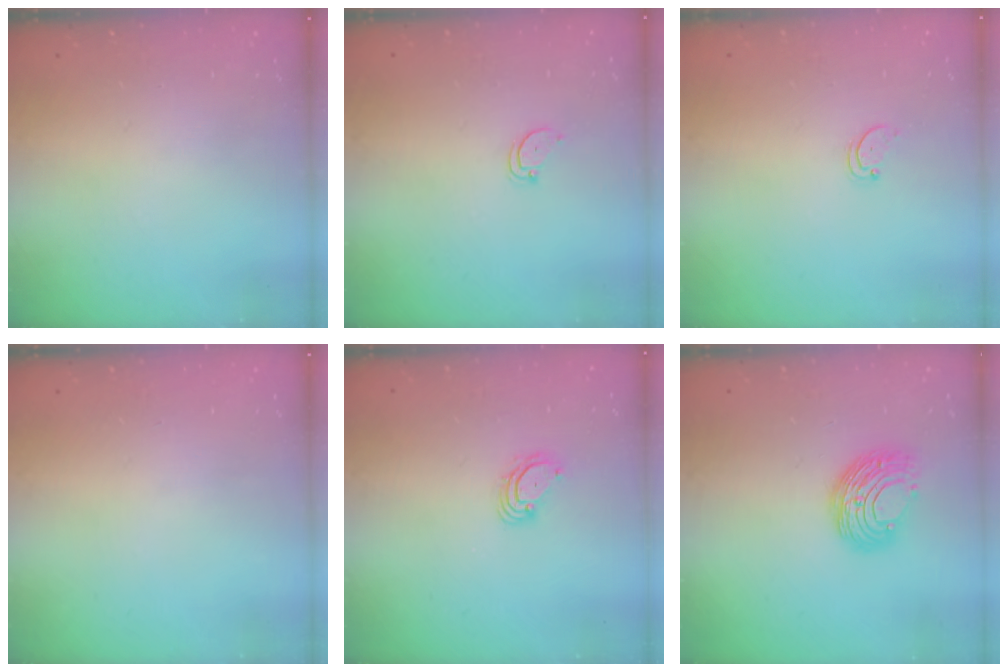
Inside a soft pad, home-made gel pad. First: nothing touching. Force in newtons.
{"total": 2.3, "press": 2.3, "slide": 0.2}
{"total": 1.6, "press": 1.6, "slide": 0.4}
{"total": 0.0}
{"total": 4.3, "press": 4.3, "slide": 0.4}
{"total": 9.2, "press": 9.2, "slide": 0.4}